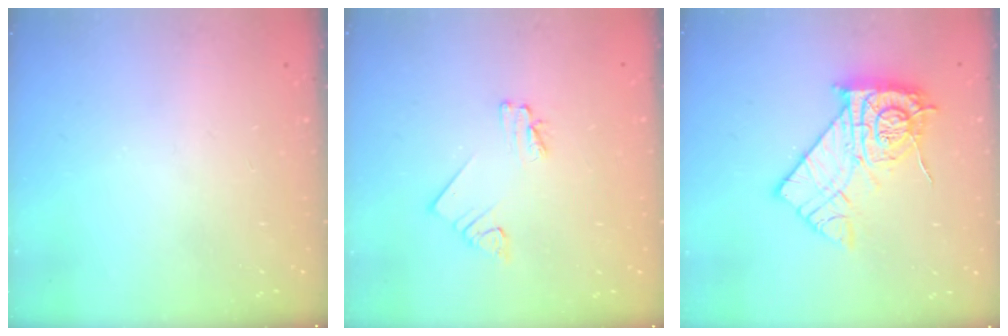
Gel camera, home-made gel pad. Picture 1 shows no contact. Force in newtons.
{"total": 2.5, "press": 2.5, "slide": 0.2}
{"total": 14.0, "press": 14.0, "slide": 0.4}